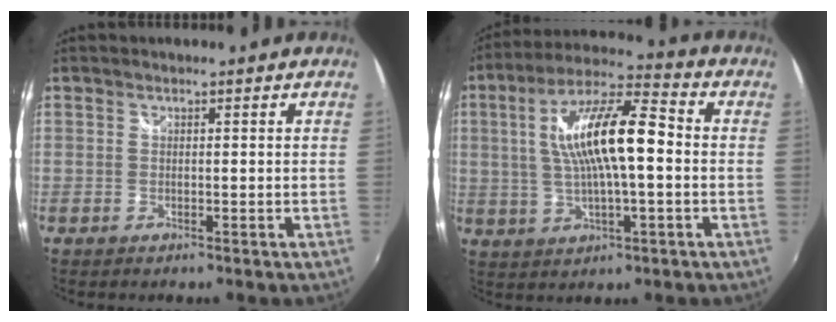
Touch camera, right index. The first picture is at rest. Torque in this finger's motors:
{"motor_torque": [0.89, -0.21, 0.75, 0.21]}